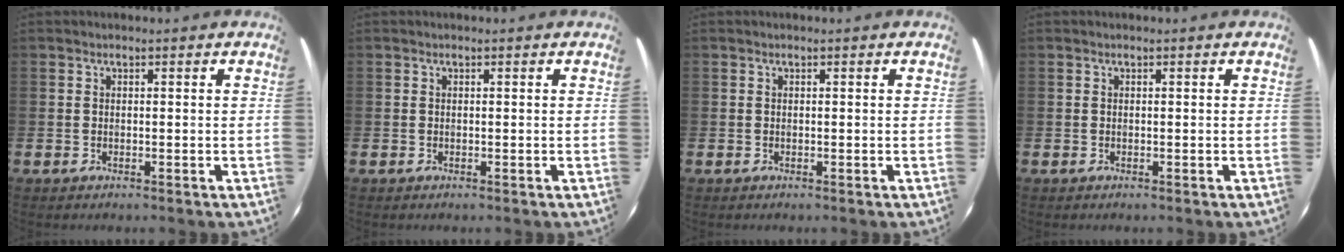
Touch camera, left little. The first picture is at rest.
{"total": 0.0}
{"total": 0.0}
{"total": 0.0}